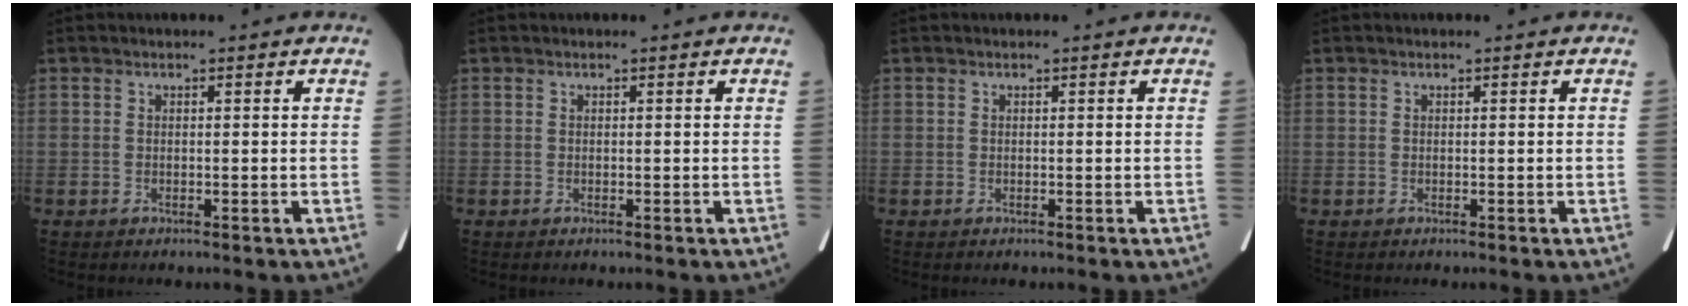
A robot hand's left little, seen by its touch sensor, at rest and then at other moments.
{"total": 0.0}
{"total": 0.0}
{"total": 0.0}